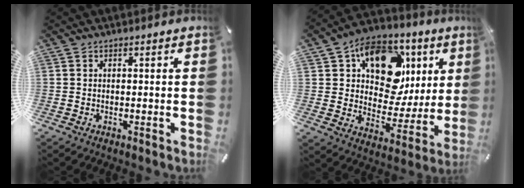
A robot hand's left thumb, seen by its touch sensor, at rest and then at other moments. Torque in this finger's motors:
{"motor_torque": [2.50, 2.51, 1.53, -1.24, 0.20]}